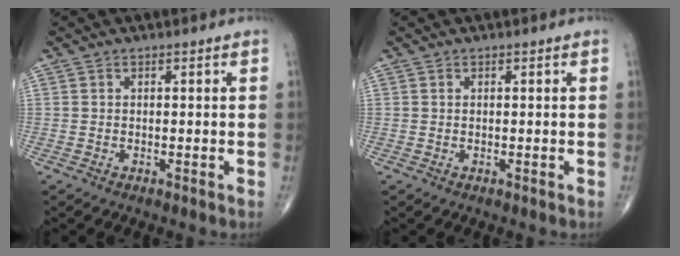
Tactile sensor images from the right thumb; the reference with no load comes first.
{"total": 0.0}